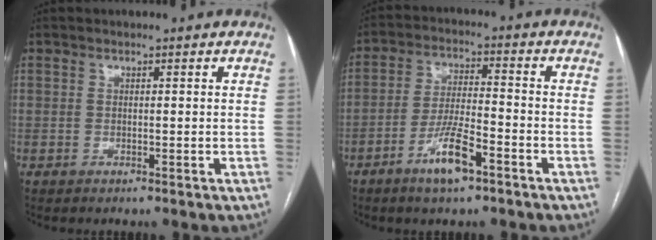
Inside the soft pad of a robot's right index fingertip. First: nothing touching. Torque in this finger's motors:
{"motor_torque": [0.93, -0.14, 0.45, 0.11]}